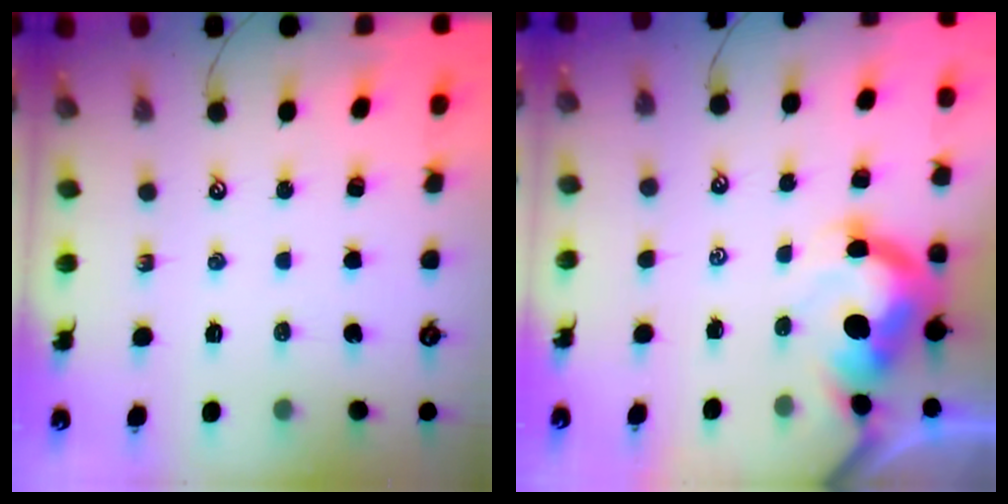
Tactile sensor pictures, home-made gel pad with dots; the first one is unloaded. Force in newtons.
{"total": 8.1, "press": 8.0, "slide": 1.4}